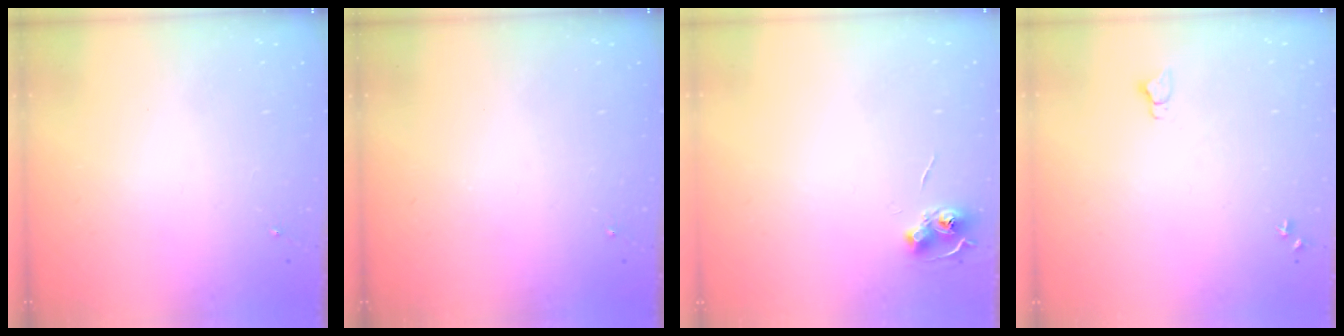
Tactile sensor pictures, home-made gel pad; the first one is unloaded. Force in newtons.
{"total": 0.0}
{"total": 6.8, "press": 6.8, "slide": 0.7}
{"total": 4.1, "press": 4.0, "slide": 0.5}